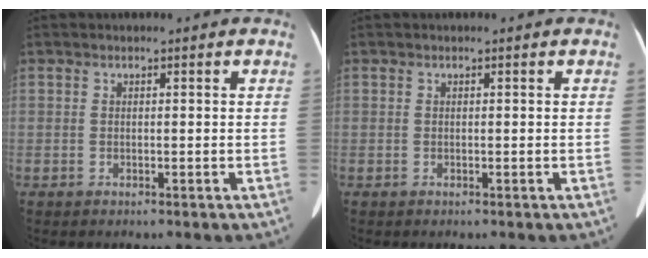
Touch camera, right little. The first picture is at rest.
{"total": 0.0}